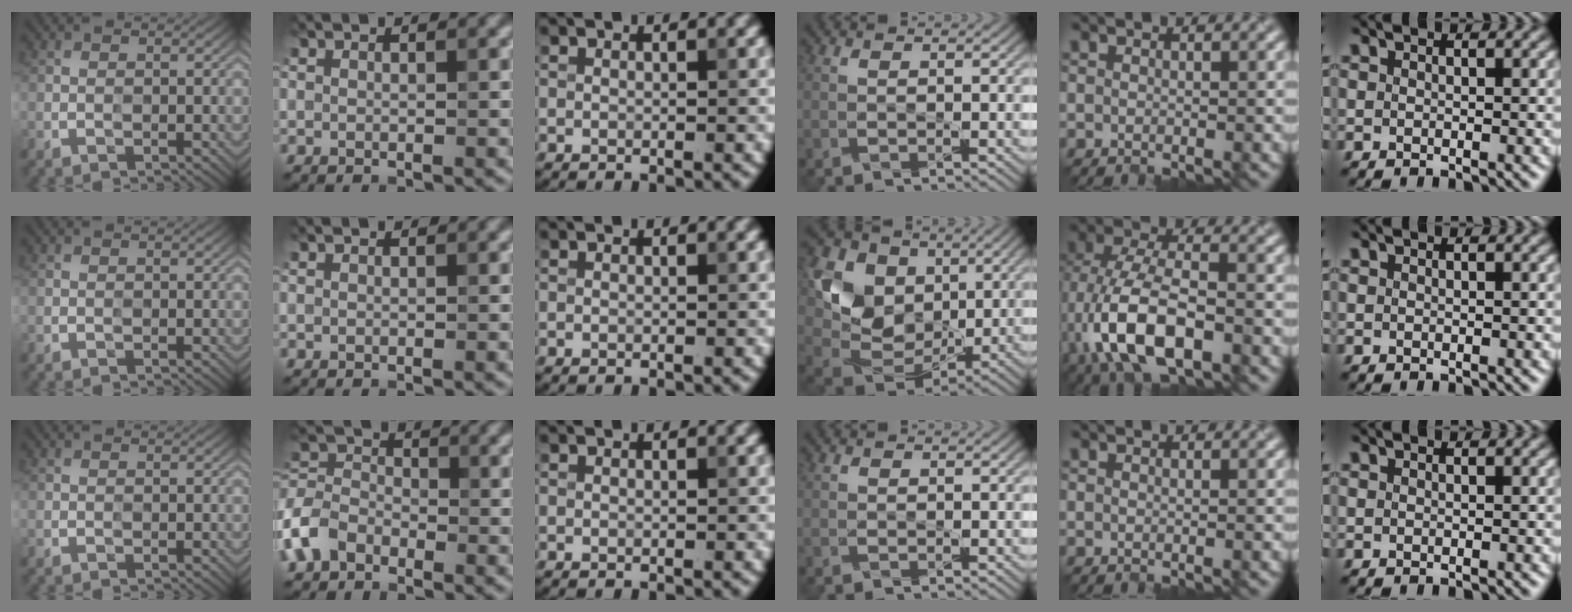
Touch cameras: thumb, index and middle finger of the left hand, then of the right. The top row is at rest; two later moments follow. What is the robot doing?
{"motion": "close", "object": "pencil case"}